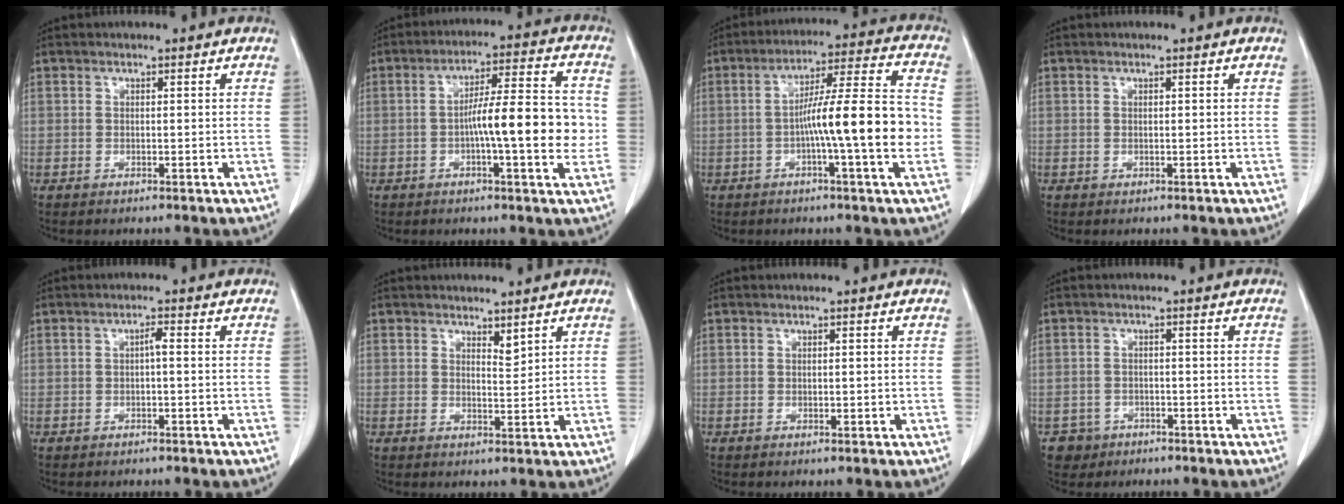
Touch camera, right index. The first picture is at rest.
{"total": 12.0, "force": [-1.5, 1.6, 11.8], "torque": [-0.181, 0.018, -0.026]}
{"total": 13.4, "force": [-2.5, -0.1, 13.1], "torque": [-0.213, 0.014, -0.045]}
{"total": 0.0}
{"total": 1.3, "force": [-0.1, 0.2, 1.3], "torque": [-0.021, 0.004, -0.001]}
{"total": 1.9, "force": [1.6, 0.4, 1.0], "torque": [-0.018, -0.009, 0.031]}
{"total": 0.5, "force": [-0.1, 0.3, 0.4], "torque": [-0.009, -0.002, 0.000]}
{"total": 3.3, "force": [-1.7, 2.8, -0.3], "torque": [0.006, 0.012, -0.029]}